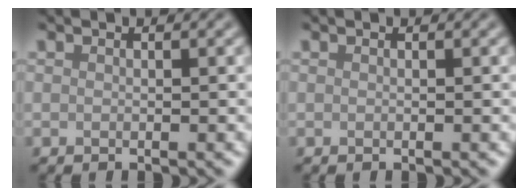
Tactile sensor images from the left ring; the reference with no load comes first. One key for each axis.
{"total": 0.0}